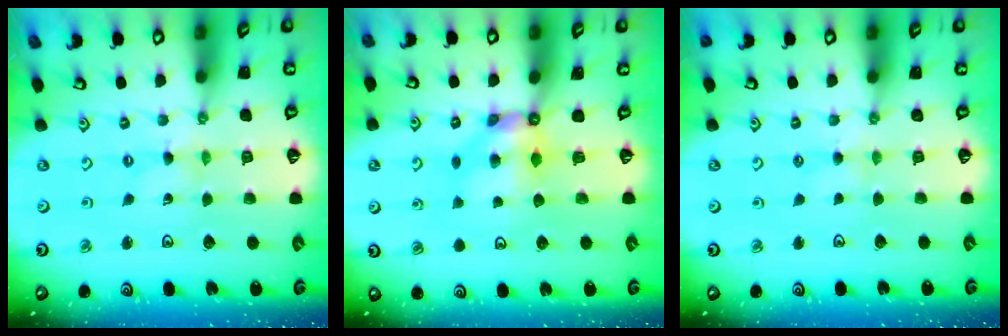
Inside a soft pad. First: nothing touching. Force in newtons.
{"total": 5.7, "press": 5.7, "slide": 0.3}
{"total": 2.0, "press": 1.9, "slide": 0.3}